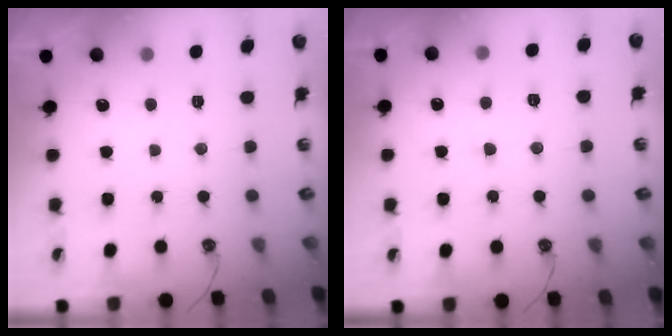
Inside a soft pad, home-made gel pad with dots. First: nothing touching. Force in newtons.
{"total": 0.9, "press": 0.8, "slide": 0.5}